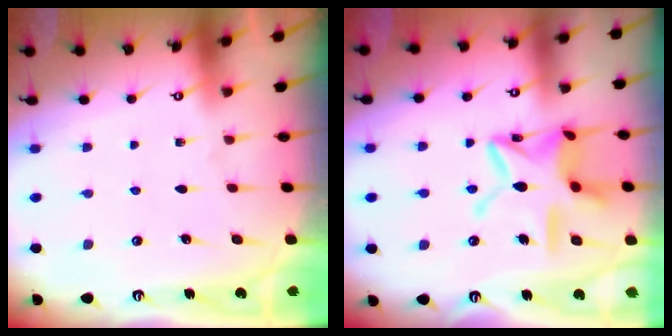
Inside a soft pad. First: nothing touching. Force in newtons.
{"total": 16.1, "press": 16.1, "slide": 1.2}